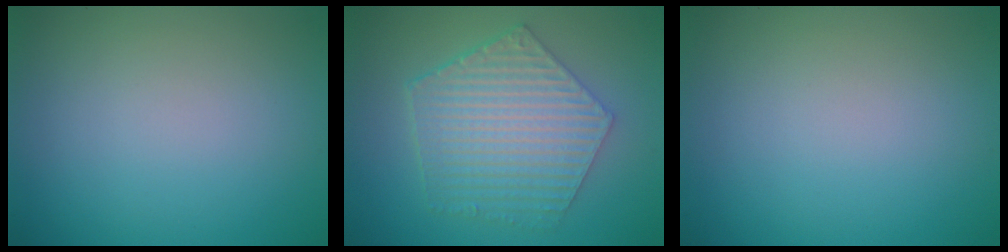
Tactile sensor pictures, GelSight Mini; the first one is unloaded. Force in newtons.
{"total": 6.2, "press": 4.8, "slide": 4.0}
{"total": 0.0}